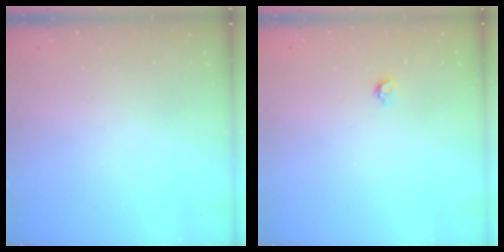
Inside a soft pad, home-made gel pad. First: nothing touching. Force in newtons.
{"total": 3.4, "press": 3.4, "slide": 0.2}